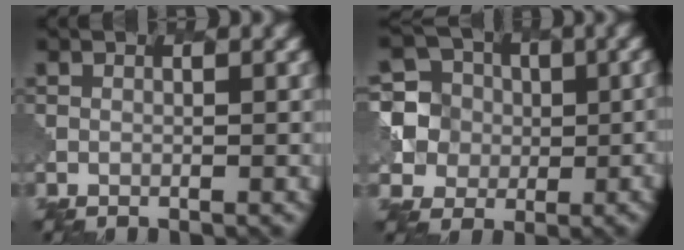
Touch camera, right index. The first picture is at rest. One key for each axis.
{"total": 9.9, "fx": 0.9, "fy": 9.5, "fz": 2.6, "tx": -0.076, "ty": 0.026, "tz": 0.009}